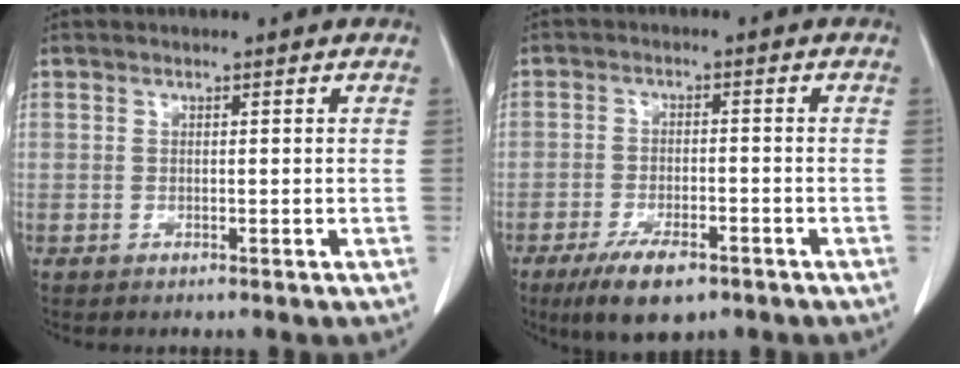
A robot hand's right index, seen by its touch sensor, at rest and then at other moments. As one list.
[{"total": 7.6, "force": [-5.0, 2.8, 5.0], "torque": [-0.090, -0.008, -0.078]}]